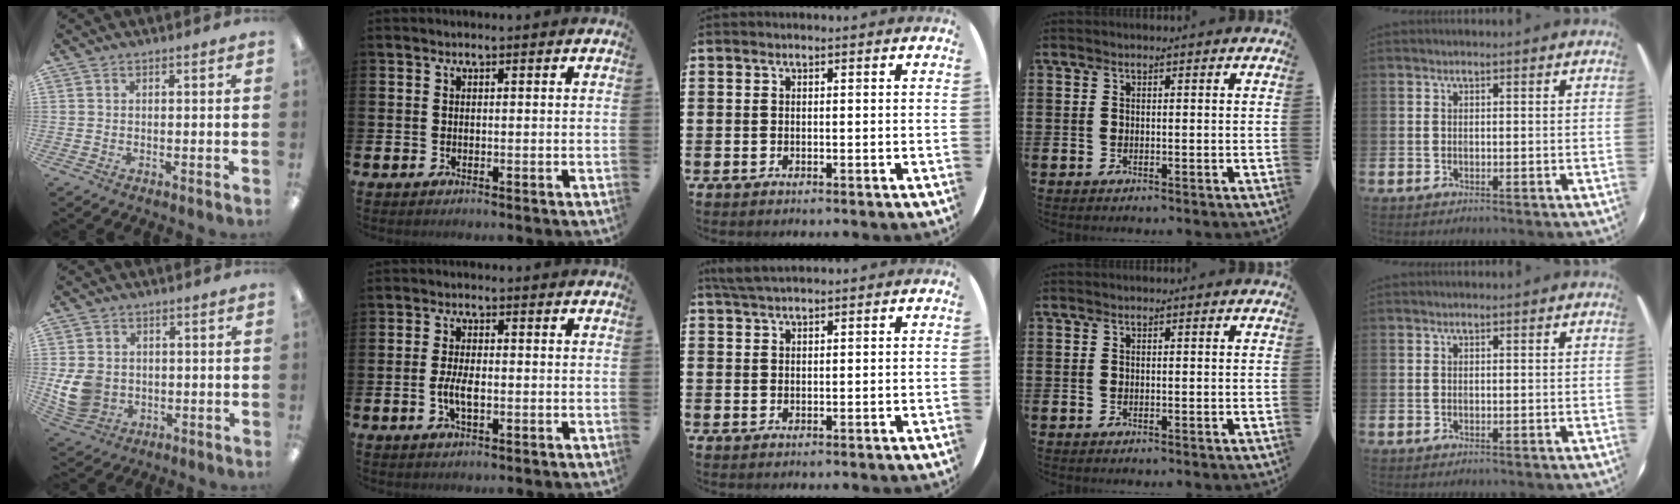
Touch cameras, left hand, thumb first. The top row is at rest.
{"thumb": {"total": 9.3, "force": [-0.6, 8.1, 4.6], "torque": [-0.102, 0.013, -0.007]}, "index": {"total": 3.2, "force": [-0.7, 1.3, 2.9], "torque": [-0.052, 0.003, -0.013]}, "middle": {"total": 2.5, "force": [2.2, 0.4, 1.2], "torque": [-0.028, 0.005, 0.042]}}